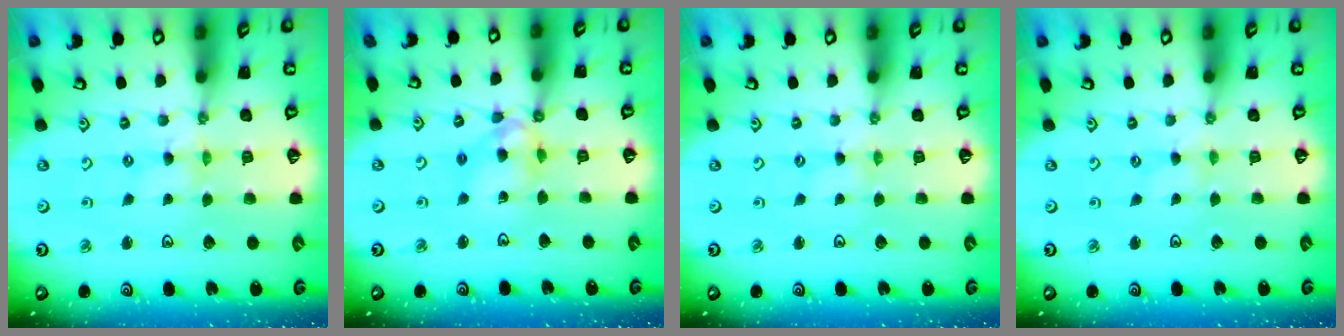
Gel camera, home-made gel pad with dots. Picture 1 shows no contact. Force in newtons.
{"total": 11.4, "press": 11.3, "slide": 1.4}
{"total": 0.8, "press": 0.8, "slide": 0.2}
{"total": 0.0}